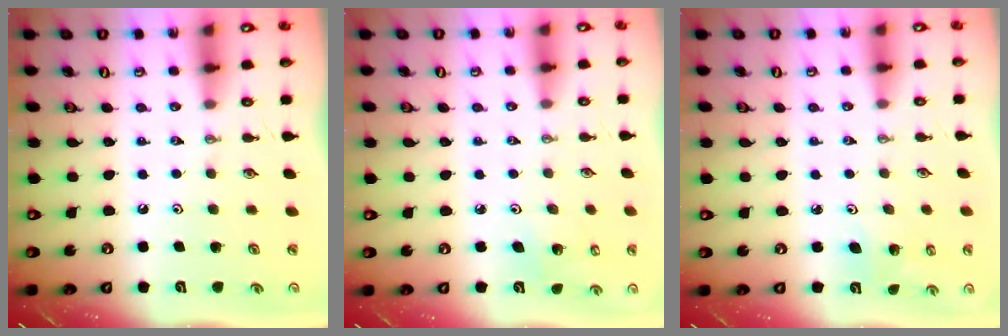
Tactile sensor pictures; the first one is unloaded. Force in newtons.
{"total": 4.4, "press": 4.0, "slide": 1.9}
{"total": 3.6, "press": 3.3, "slide": 1.4}